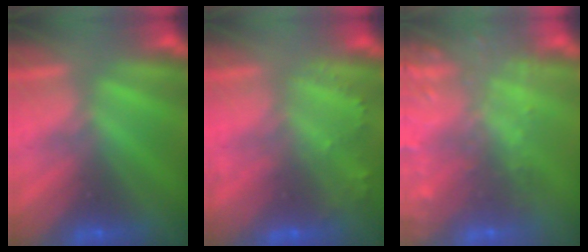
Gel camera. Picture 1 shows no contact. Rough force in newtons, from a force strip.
{"total": 2.2}
{"total": 5.9}